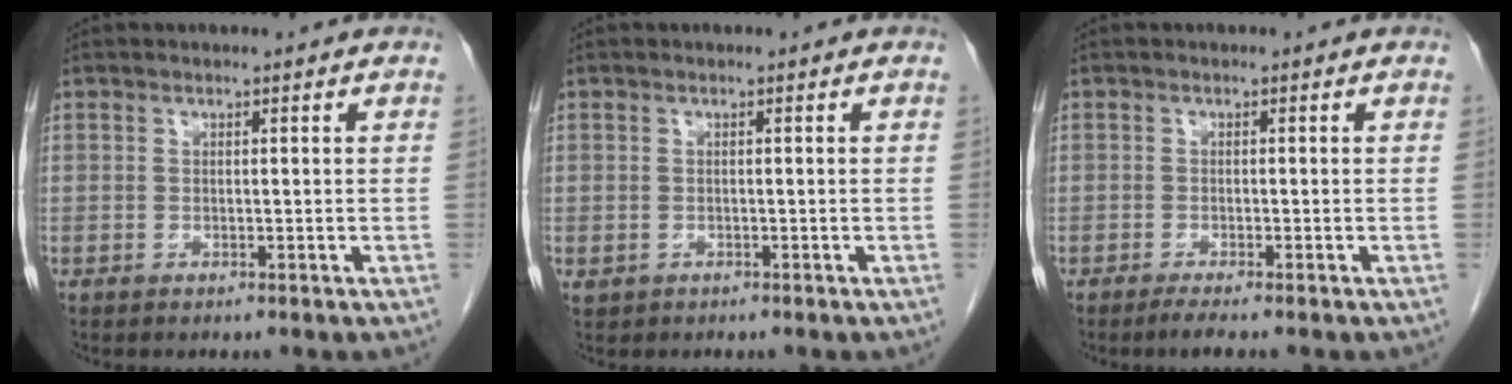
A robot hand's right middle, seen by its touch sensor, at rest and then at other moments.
{"total": 1.0, "force": [-0.4, 0.9, 0.3], "torque": [-0.009, 0.002, 0.000]}
{"total": 1.9, "force": [-1.5, -0.3, 1.1], "torque": [-0.026, -0.007, -0.027]}